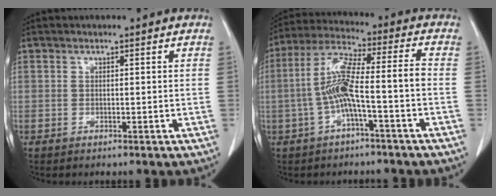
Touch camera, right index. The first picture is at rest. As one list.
[{"total": 9.9, "force": [-2.4, 0.8, 9.6], "torque": [-0.195, 0.030, -0.047]}]